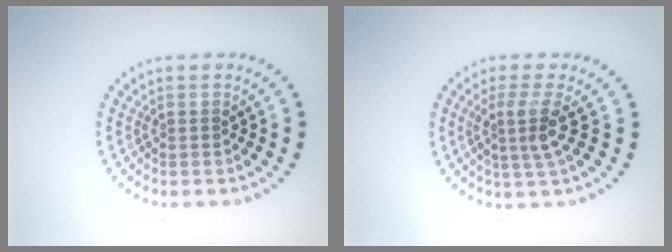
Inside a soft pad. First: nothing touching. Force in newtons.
{"total": 2.7, "press": 1.9, "slide": 1.8}